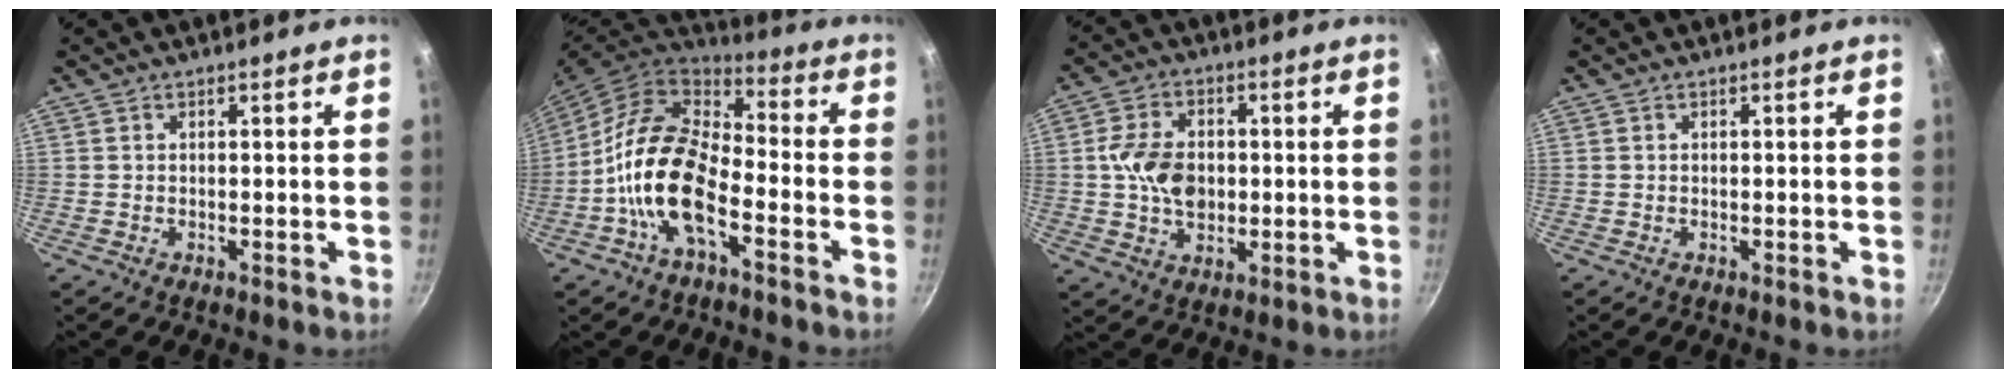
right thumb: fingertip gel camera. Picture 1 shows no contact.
{"total": 16.4, "force": [-5.4, 8.3, 13.1], "torque": [-0.240, 0.042, -0.120]}
{"total": 9.0, "force": [0.4, 6.4, 6.3], "torque": [-0.099, 0.002, 0.005]}
{"total": 0.0}